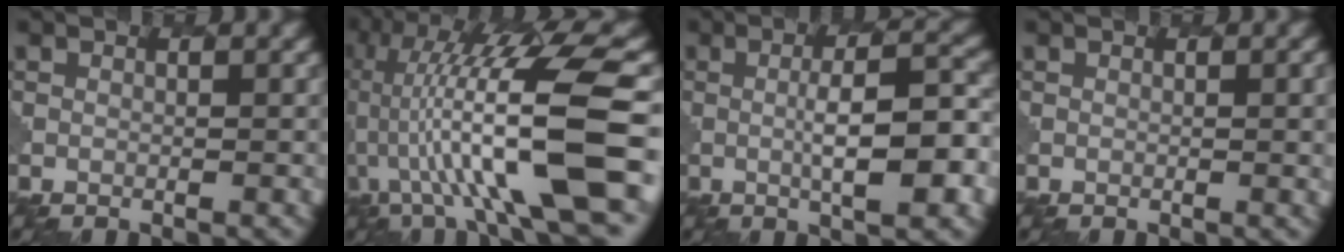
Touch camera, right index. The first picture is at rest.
{"total": 13.7, "force": [-0.2, 2.4, 13.5], "torque": [-0.238, 0.031, 0.001]}
{"total": 6.6, "force": [0.0, 1.5, 6.5], "torque": [-0.104, 0.003, -0.003]}
{"total": 2.1, "force": [0.3, 0.6, 2.0], "torque": [-0.018, 0.004, 0.001]}